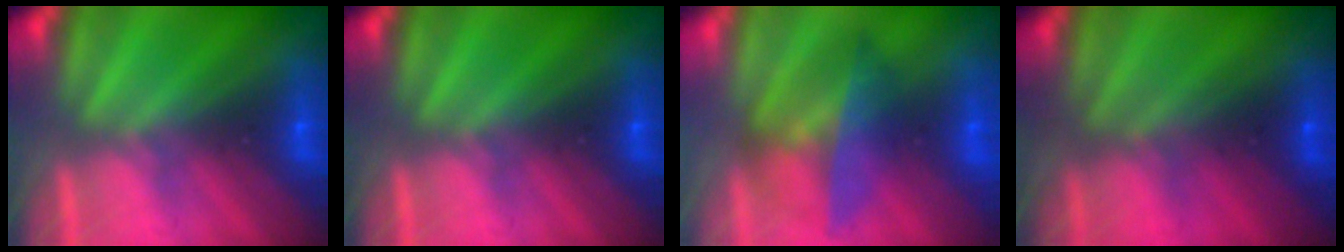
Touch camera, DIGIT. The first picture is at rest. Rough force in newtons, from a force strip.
{"total": 0.0}
{"total": 4.5}
{"total": 1.9}